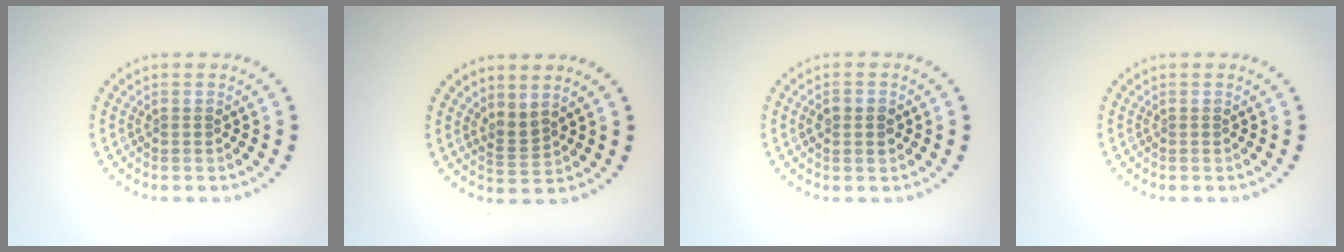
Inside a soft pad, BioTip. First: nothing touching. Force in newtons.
{"total": 1.9, "press": 1.4, "slide": 1.3}
{"total": 2.2, "press": 2.2, "slide": 0.1}
{"total": 0.0}